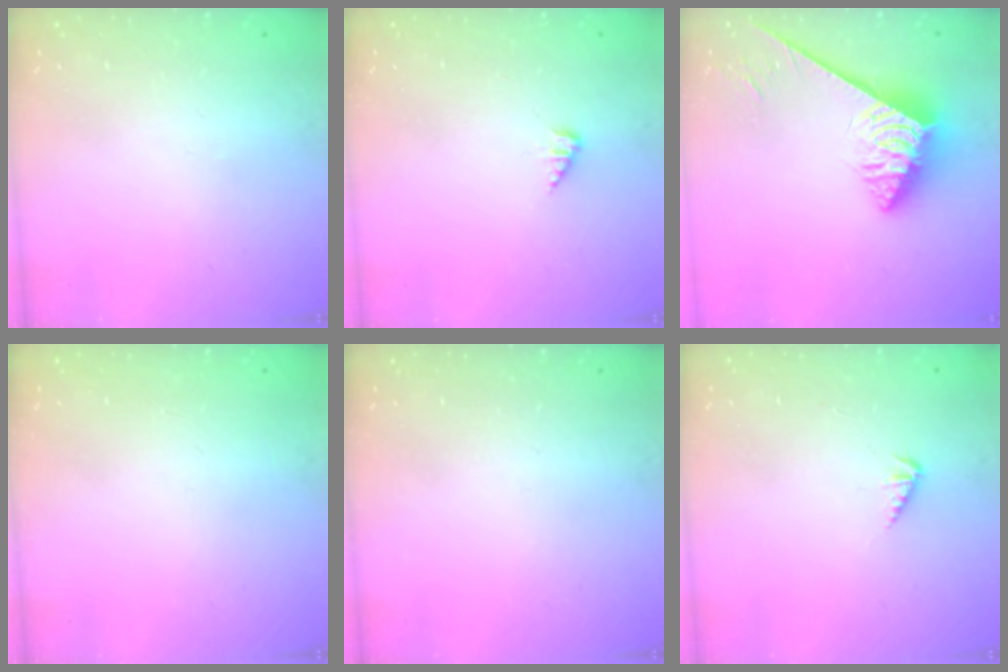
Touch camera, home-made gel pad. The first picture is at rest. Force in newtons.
{"total": 2.7, "press": 2.7, "slide": 0.4}
{"total": 5.6, "press": 5.6, "slide": 0.6}
{"total": 0.0}
{"total": 0.0}
{"total": 2.1, "press": 2.1, "slide": 0.2}